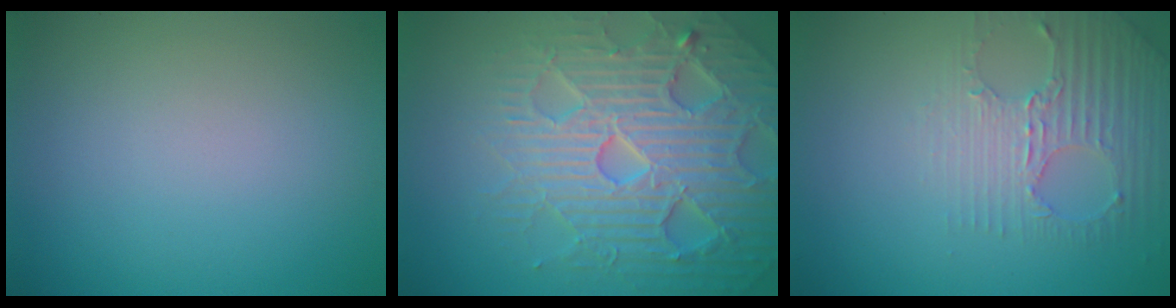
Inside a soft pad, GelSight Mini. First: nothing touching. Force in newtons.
{"total": 7.5, "press": 7.4, "slide": 1.4}
{"total": 2.9, "press": 2.7, "slide": 1.1}